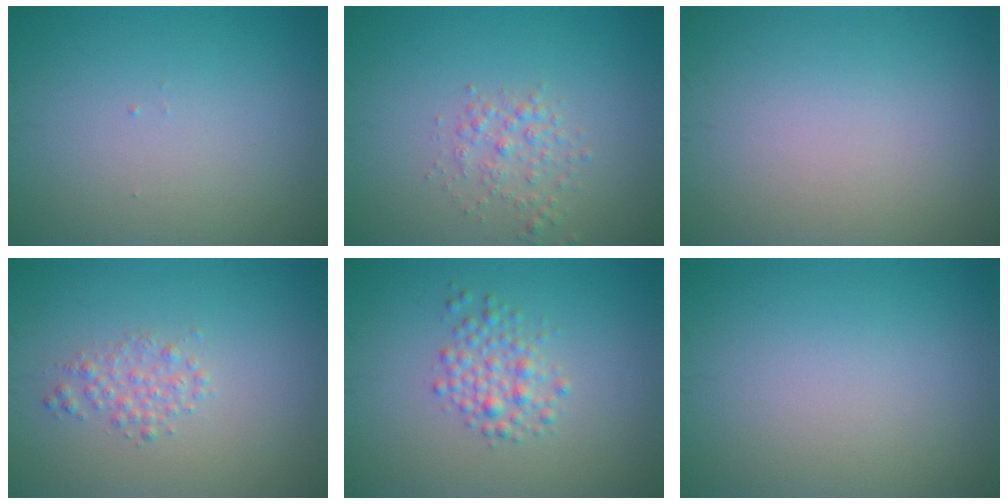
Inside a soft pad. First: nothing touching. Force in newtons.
{"total": 1.9, "press": 1.9, "slide": 0.1}
{"total": 0.0}
{"total": 1.6, "press": 1.6, "slide": 0.1}
{"total": 2.4, "press": 2.4, "slide": 0.1}
{"total": 0.0}